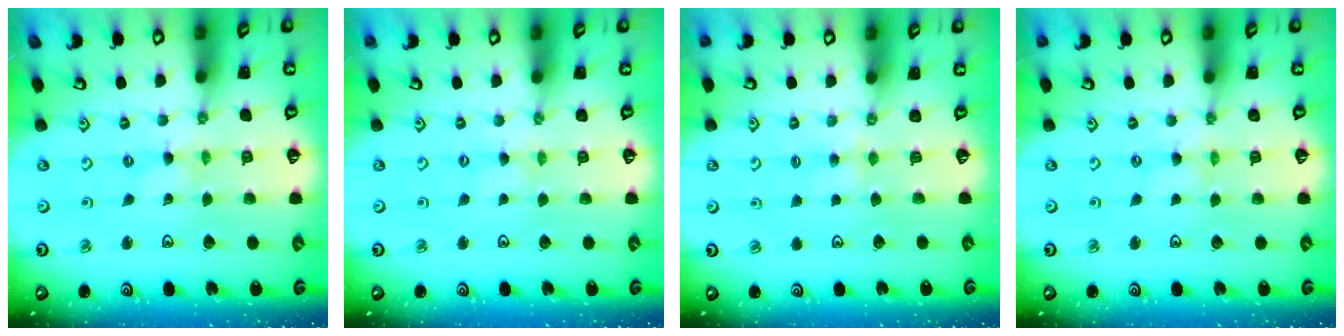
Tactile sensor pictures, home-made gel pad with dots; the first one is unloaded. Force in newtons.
{"total": 1.1, "press": 1.1, "slide": 0.2}
{"total": 3.3, "press": 3.2, "slide": 0.5}
{"total": 0.0}